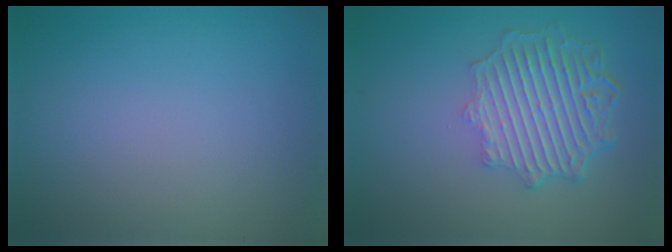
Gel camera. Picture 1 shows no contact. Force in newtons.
{"total": 6.1, "press": 4.6, "slide": 4.0}